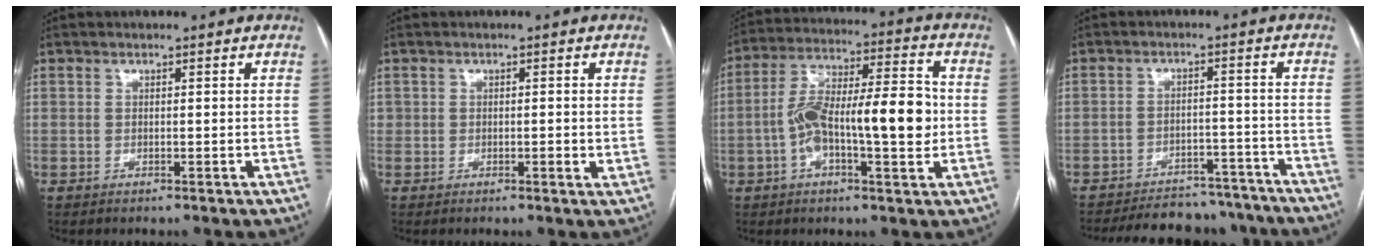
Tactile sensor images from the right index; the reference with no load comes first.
{"total": 1.9, "force": [0.0, 1.0, 1.7], "torque": [-0.027, 0.003, -0.001]}
{"total": 15.5, "force": [-1.7, 3.8, 14.9], "torque": [-0.263, 0.027, -0.028]}
{"total": 18.0, "force": [-16.3, 5.9, 4.6], "torque": [-0.082, 0.009, -0.206]}